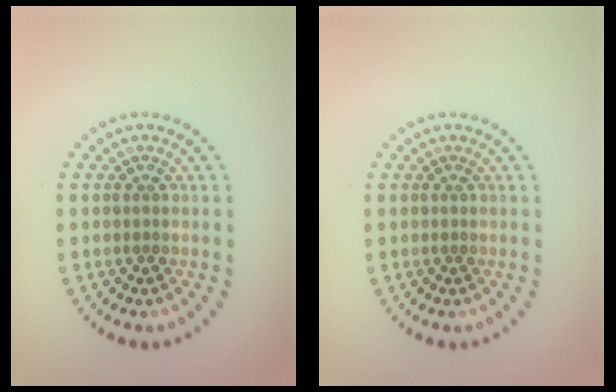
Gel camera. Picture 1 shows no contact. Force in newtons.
{"total": 0.0}